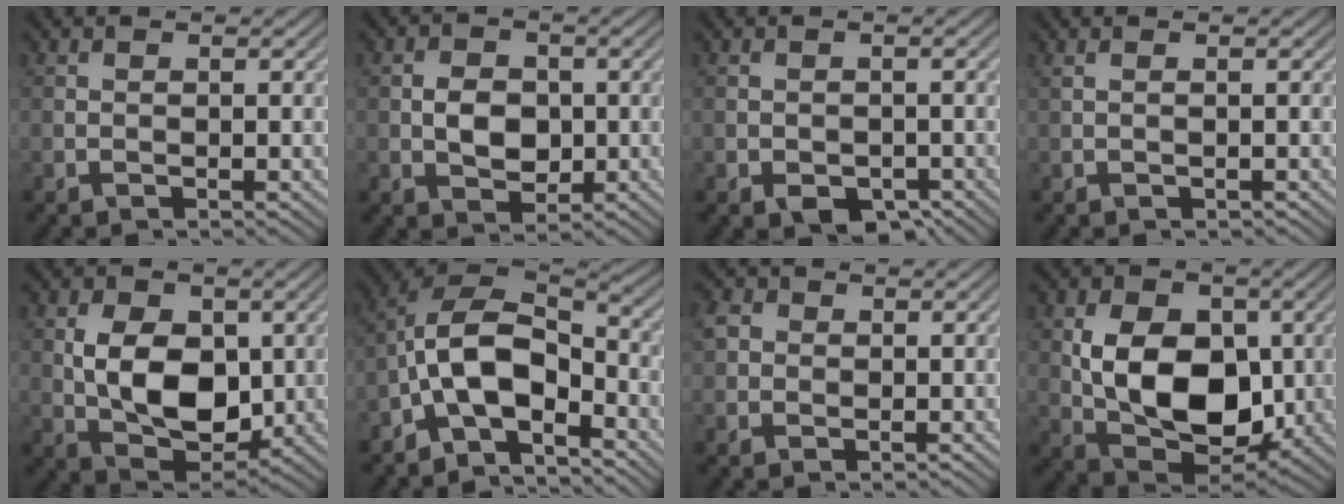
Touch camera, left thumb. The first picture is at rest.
{"total": 4.2, "force": [-0.3, 3.2, 2.7], "torque": [-0.049, -0.004, -0.009]}
{"total": 3.7, "force": [-2.1, 2.2, 2.1], "torque": [-0.032, -0.013, -0.032]}
{"total": 0.7, "force": [0.2, 0.0, 0.7], "torque": [-0.017, 0.003, -0.002]}
{"total": 9.4, "force": [0.5, 6.3, 7.0], "torque": [-0.141, -0.011, 0.012]}
{"total": 10.9, "force": [-4.8, 5.6, 8.0], "torque": [-0.154, 0.005, -0.108]}
{"total": 3.3, "force": [0.6, 2.9, 1.5], "torque": [-0.049, 0.011, 0.003]}
{"total": 12.0, "force": [0.1, 8.1, 8.8], "torque": [-0.165, -0.013, 0.005]}